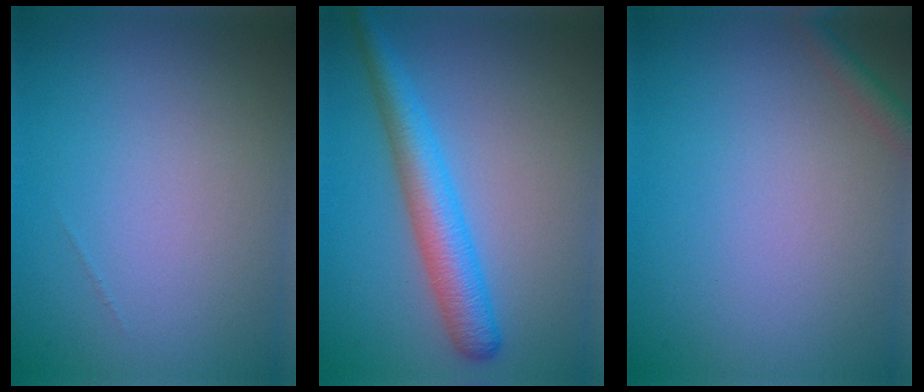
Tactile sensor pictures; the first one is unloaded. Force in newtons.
{"total": 4.6, "press": 4.6, "slide": 0.1}
{"total": 1.5, "press": 1.5, "slide": 0.0}